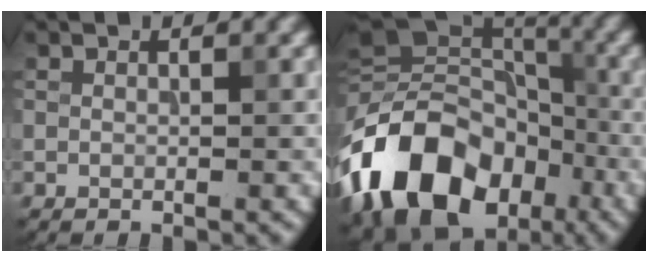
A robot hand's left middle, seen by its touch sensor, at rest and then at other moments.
{"total": 16.8, "force": [-7.4, 11.5, 9.7], "torque": [-0.198, -0.004, -0.142]}